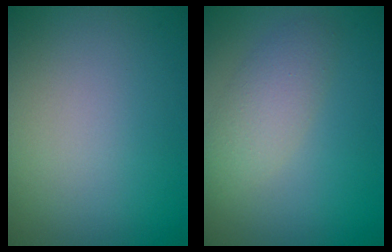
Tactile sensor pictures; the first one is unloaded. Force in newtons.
{"total": 2.9, "press": 2.9, "slide": 0.0}